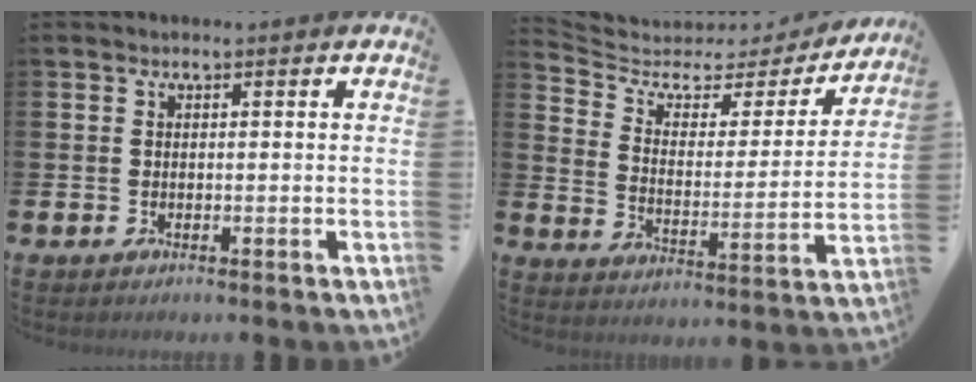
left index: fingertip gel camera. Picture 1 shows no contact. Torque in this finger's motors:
{"motor_torque": [0.77, -1.37, -0.03, -0.01]}